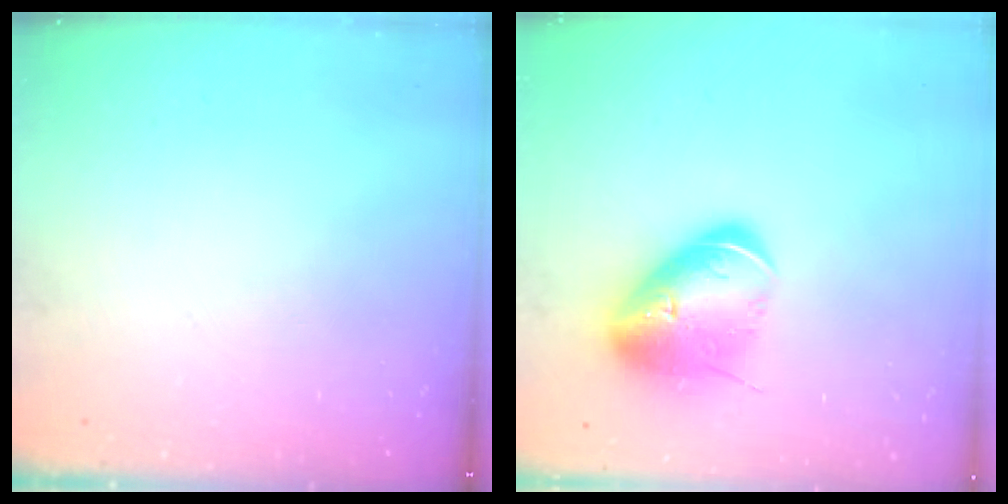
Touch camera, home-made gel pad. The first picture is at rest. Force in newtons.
{"total": 17.4, "press": 17.2, "slide": 2.9}